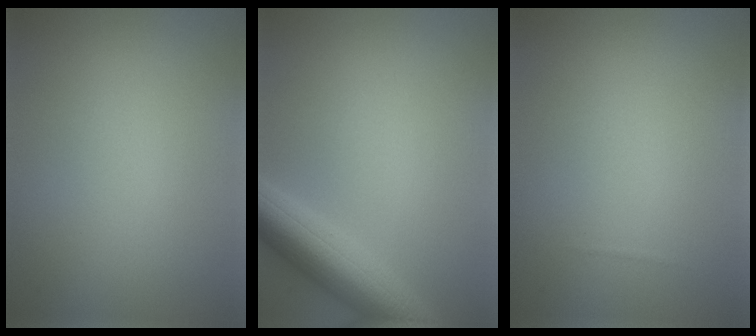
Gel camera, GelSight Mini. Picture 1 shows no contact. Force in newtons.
{"total": 6.2, "press": 6.2, "slide": 0.3}
{"total": 0.0}